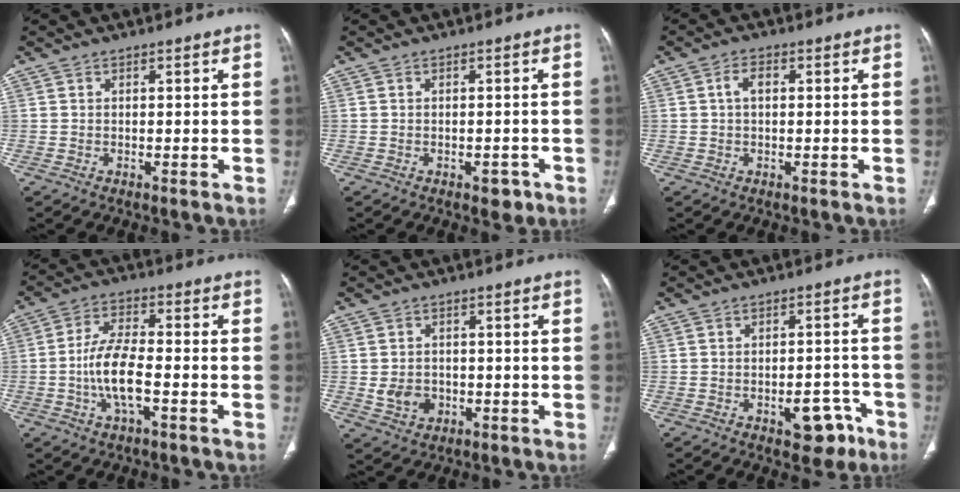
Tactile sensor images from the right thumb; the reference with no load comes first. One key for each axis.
{"total": 2.3, "fx": -1.3, "fy": 1.2, "fz": 1.3, "tx": -0.006, "ty": 0.005, "tz": -0.012}
{"total": 2.7, "fx": 0.3, "fy": 1.6, "fz": 2.1, "tx": -0.038, "ty": 0.009, "tz": 0.002}
{"total": 8.8, "fx": -2.4, "fy": 3.2, "fz": 7.9, "tx": -0.160, "ty": 0.020, "tz": -0.050}
{"total": 4.5, "fx": -0.8, "fy": 3.7, "fz": 2.4, "tx": -0.028, "ty": 0.005, "tz": -0.006}
{"total": 7.0, "fx": -3.8, "fy": 3.9, "fz": 4.4, "tx": -0.027, "ty": 0.035, "tz": -0.043}